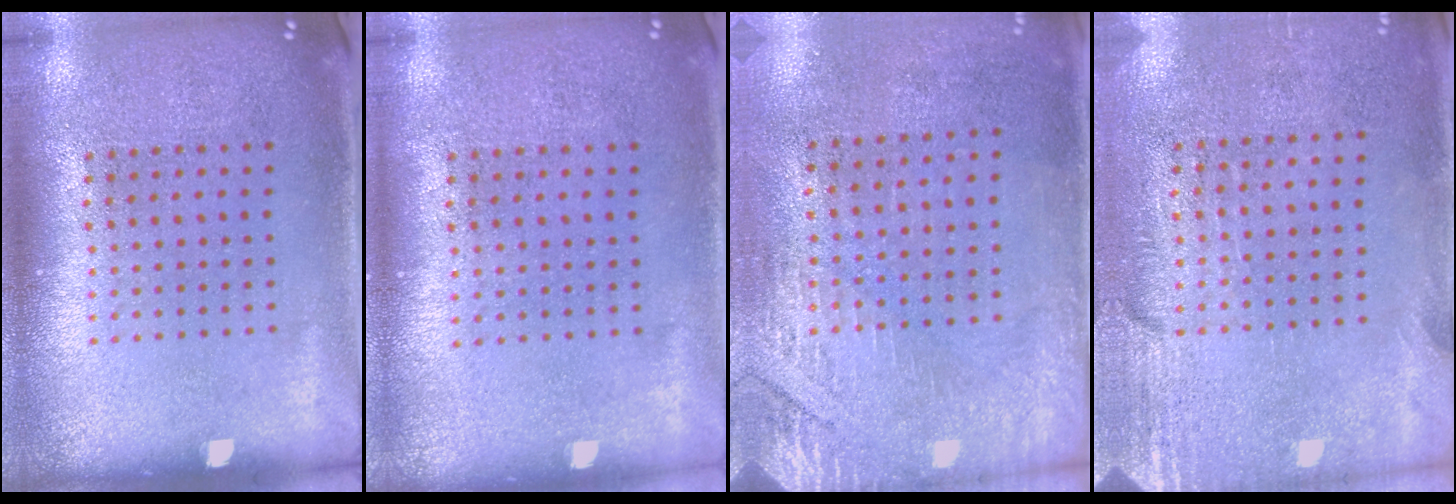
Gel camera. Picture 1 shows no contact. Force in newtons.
{"total": 0.0}
{"total": 2.9, "press": 2.5, "slide": 1.5}
{"total": 2.8, "press": 2.4, "slide": 1.5}